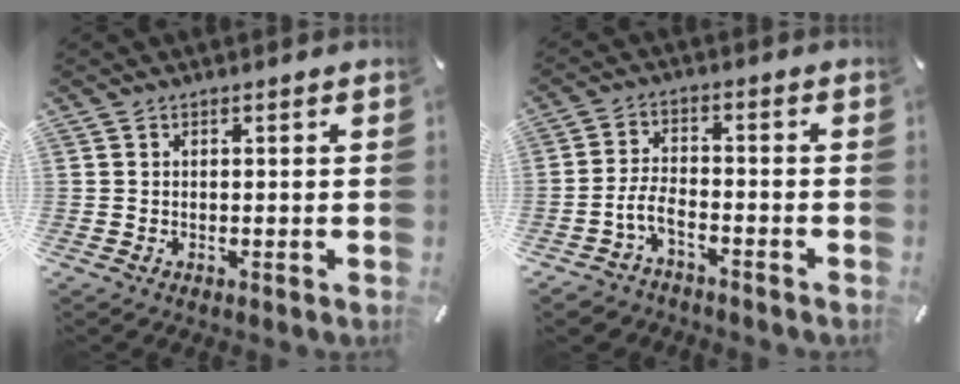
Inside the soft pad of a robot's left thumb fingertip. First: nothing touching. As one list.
[{"total": 5.9, "force": [-3.2, 3.2, 3.7], "torque": [-0.087, 0.011, -0.065]}]